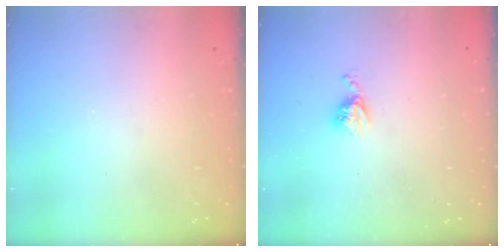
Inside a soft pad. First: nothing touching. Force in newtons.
{"total": 5.1, "press": 5.1, "slide": 0.4}